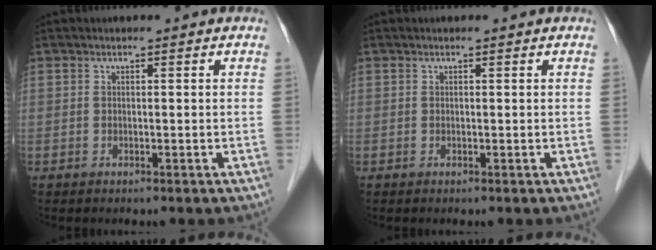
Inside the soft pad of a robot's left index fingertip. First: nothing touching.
{"total": 0.0}